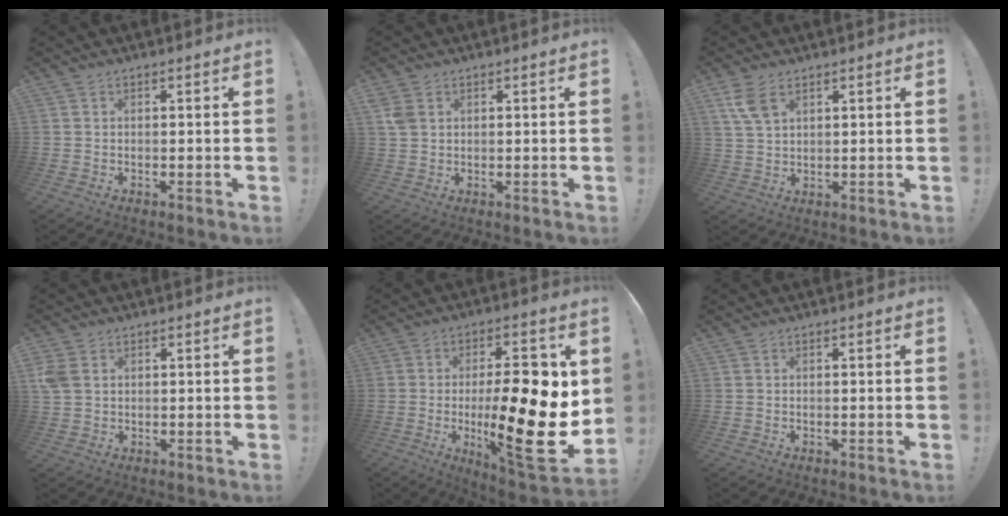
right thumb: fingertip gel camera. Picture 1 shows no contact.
{"total": 3.9, "force": [1.6, 2.8, 2.2], "torque": [-0.034, 0.000, 0.033]}
{"total": 6.6, "force": [3.6, 3.5, 4.3], "torque": [-0.077, -0.010, 0.072]}
{"total": 4.9, "force": [1.6, 3.6, 2.9], "torque": [-0.063, 0.003, 0.034]}
{"total": 23.8, "force": [-1.2, 6.6, 22.8], "torque": [-0.357, -0.016, -0.017]}
{"total": 0.0}